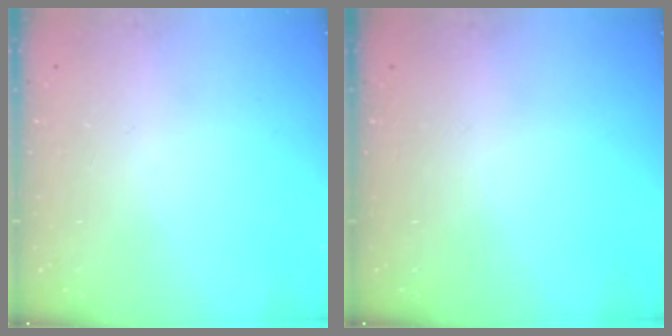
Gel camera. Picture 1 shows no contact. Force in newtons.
{"total": 0.0}